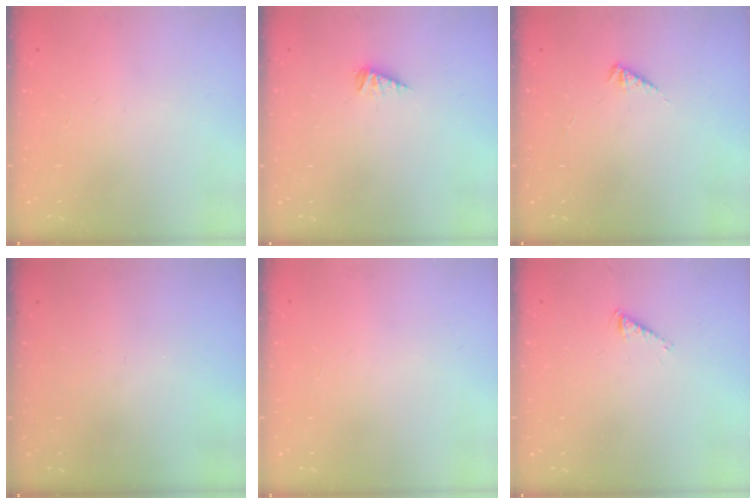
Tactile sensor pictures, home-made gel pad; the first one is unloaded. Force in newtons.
{"total": 2.1, "press": 2.1, "slide": 0.2}
{"total": 2.5, "press": 2.5, "slide": 0.5}
{"total": 0.0}
{"total": 0.0}
{"total": 2.9, "press": 2.9, "slide": 0.5}